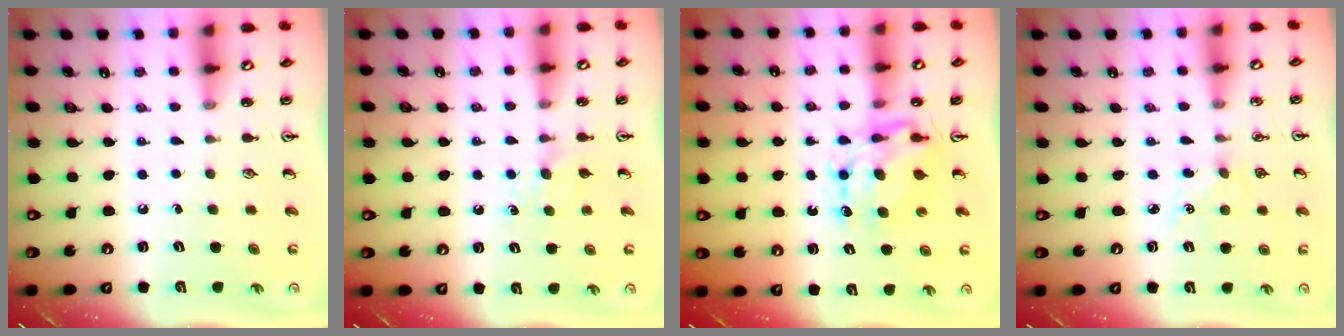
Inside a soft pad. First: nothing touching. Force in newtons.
{"total": 4.4, "press": 4.3, "slide": 0.5}
{"total": 8.3, "press": 8.3, "slide": 0.7}
{"total": 4.5, "press": 4.4, "slide": 0.5}